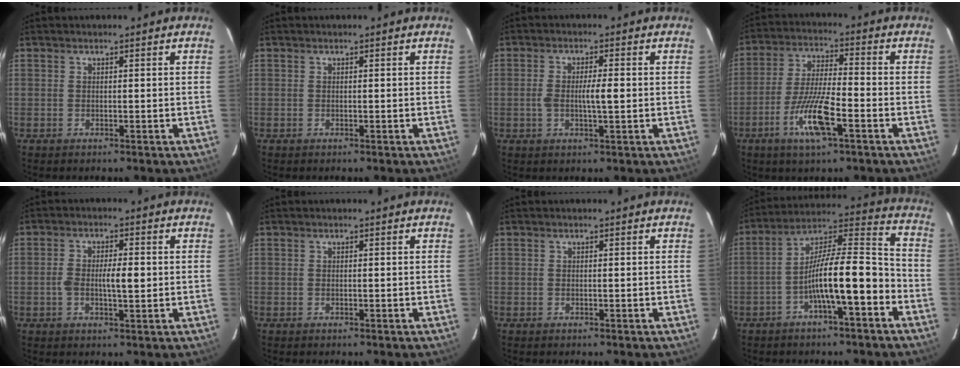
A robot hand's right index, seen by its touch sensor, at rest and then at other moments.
{"total": 0.0}
{"total": 4.2, "force": [-0.2, 0.7, 4.1], "torque": [-0.075, 0.002, -0.004]}
{"total": 10.3, "force": [-4.5, 1.4, 9.1], "torque": [-0.178, -0.009, -0.083]}
{"total": 4.9, "force": [-0.2, 1.3, 4.7], "torque": [-0.085, 0.009, -0.003]}
{"total": 0.0}
{"total": 0.0}
{"total": 13.1, "force": [-4.9, 1.9, 12.0], "torque": [-0.208, 0.028, -0.077]}